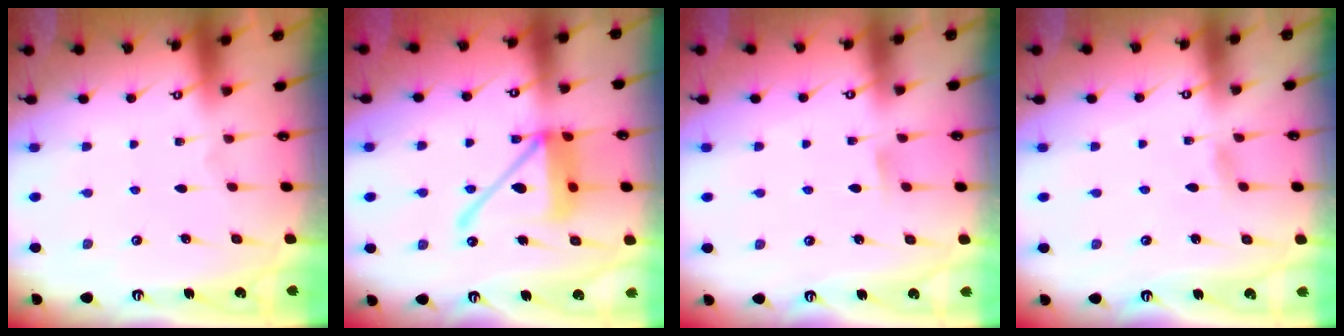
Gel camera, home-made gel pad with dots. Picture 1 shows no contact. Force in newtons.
{"total": 15.1, "press": 14.9, "slide": 2.2}
{"total": 3.6, "press": 3.5, "slide": 0.6}
{"total": 6.0, "press": 6.0, "slide": 0.5}